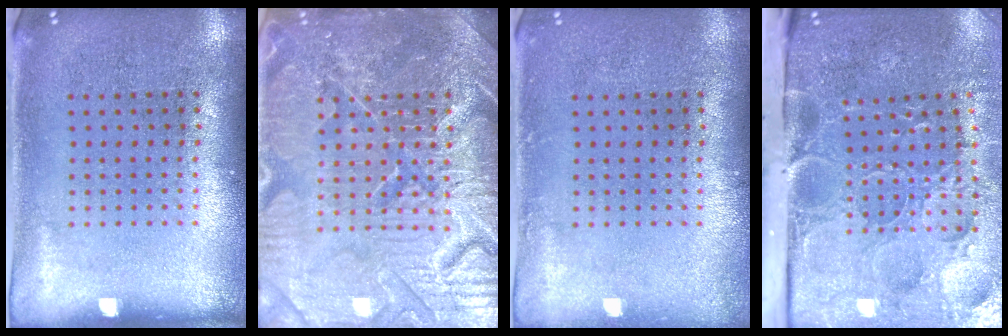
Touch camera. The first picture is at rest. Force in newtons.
{"total": 7.7, "press": 7.7, "slide": 0.9}
{"total": 0.7, "press": 0.7, "slide": 0.1}
{"total": 5.4, "press": 4.1, "slide": 3.5}